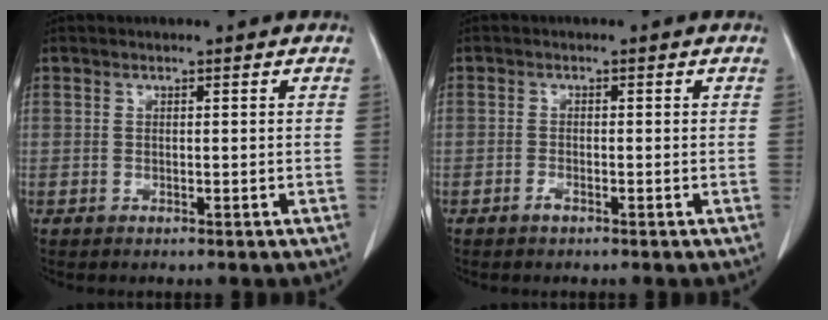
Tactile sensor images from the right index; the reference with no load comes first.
{"total": 1.0, "force": [-0.8, 0.3, 0.6], "torque": [-0.013, 0.001, -0.013]}